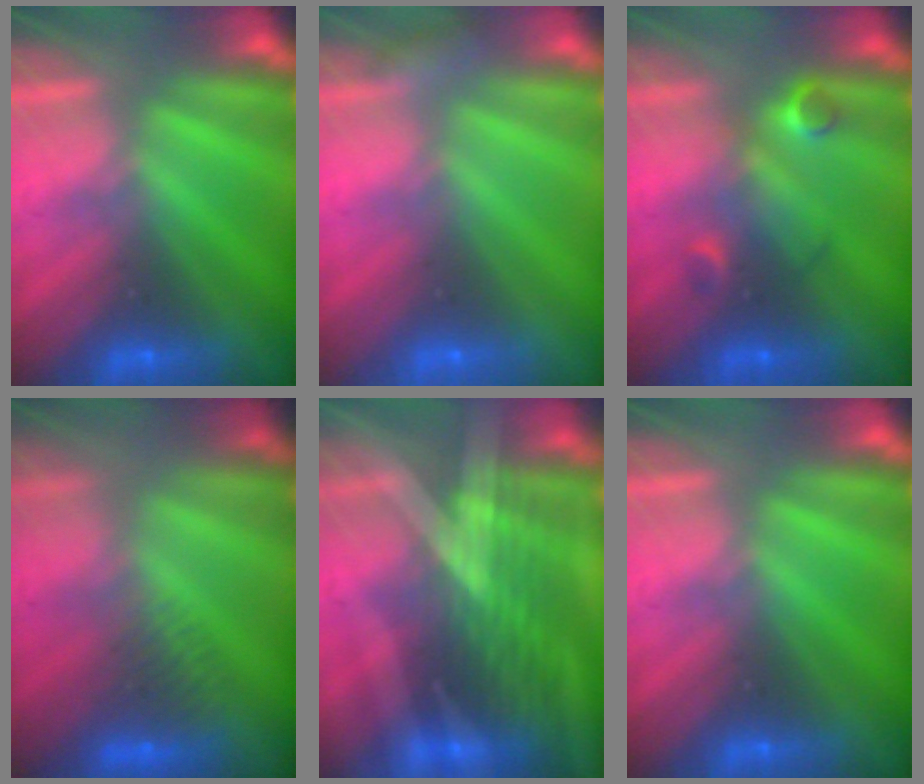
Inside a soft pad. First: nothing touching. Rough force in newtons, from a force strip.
{"total": 2.3}
{"total": 2.9}
{"total": 3.4}
{"total": 3.1}
{"total": 0.0}